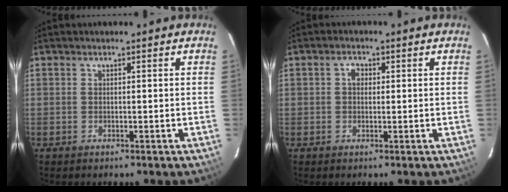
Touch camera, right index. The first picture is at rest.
{"total": 1.9, "force": [0.3, 1.6, 1.0], "torque": [-0.016, 0.008, 0.003]}